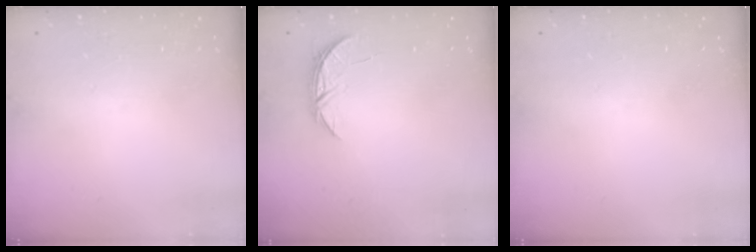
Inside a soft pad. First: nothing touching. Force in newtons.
{"total": 5.1, "press": 5.1, "slide": 0.6}
{"total": 0.0}